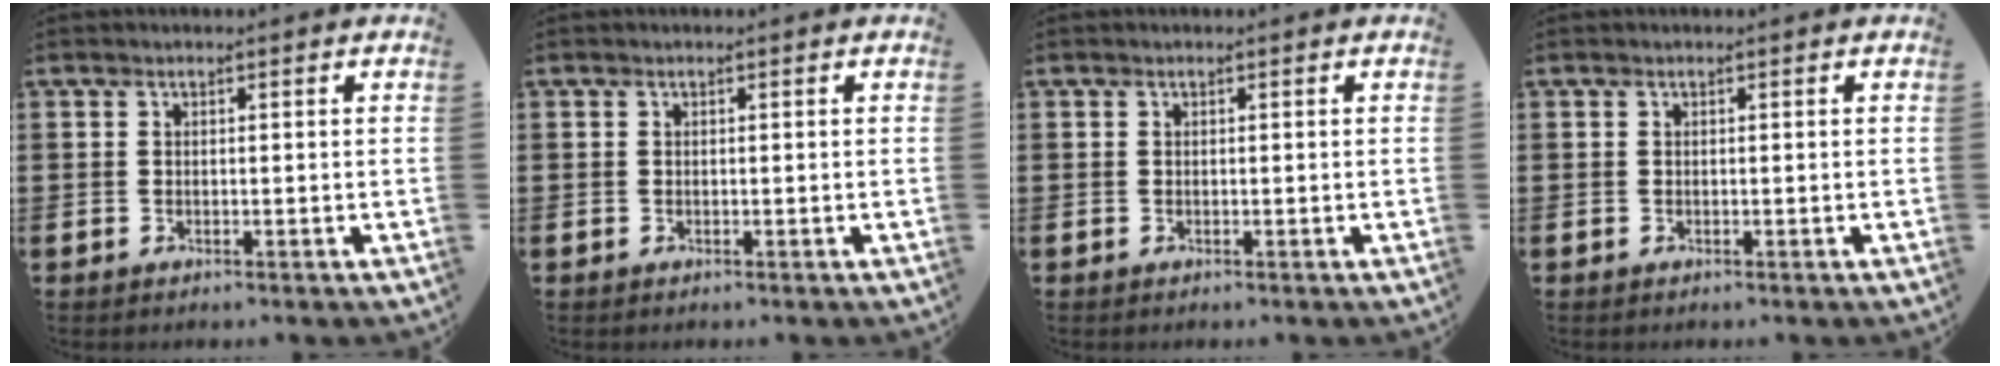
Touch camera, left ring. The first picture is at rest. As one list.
[{"total": 0.0}, {"total": 0.0}, {"total": 0.0}]